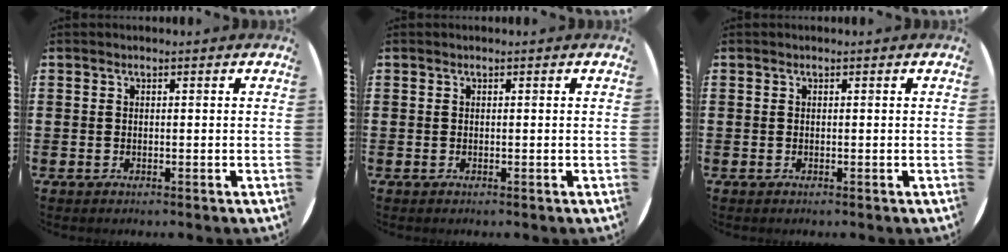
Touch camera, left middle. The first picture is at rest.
{"total": 0.0}
{"total": 0.0}